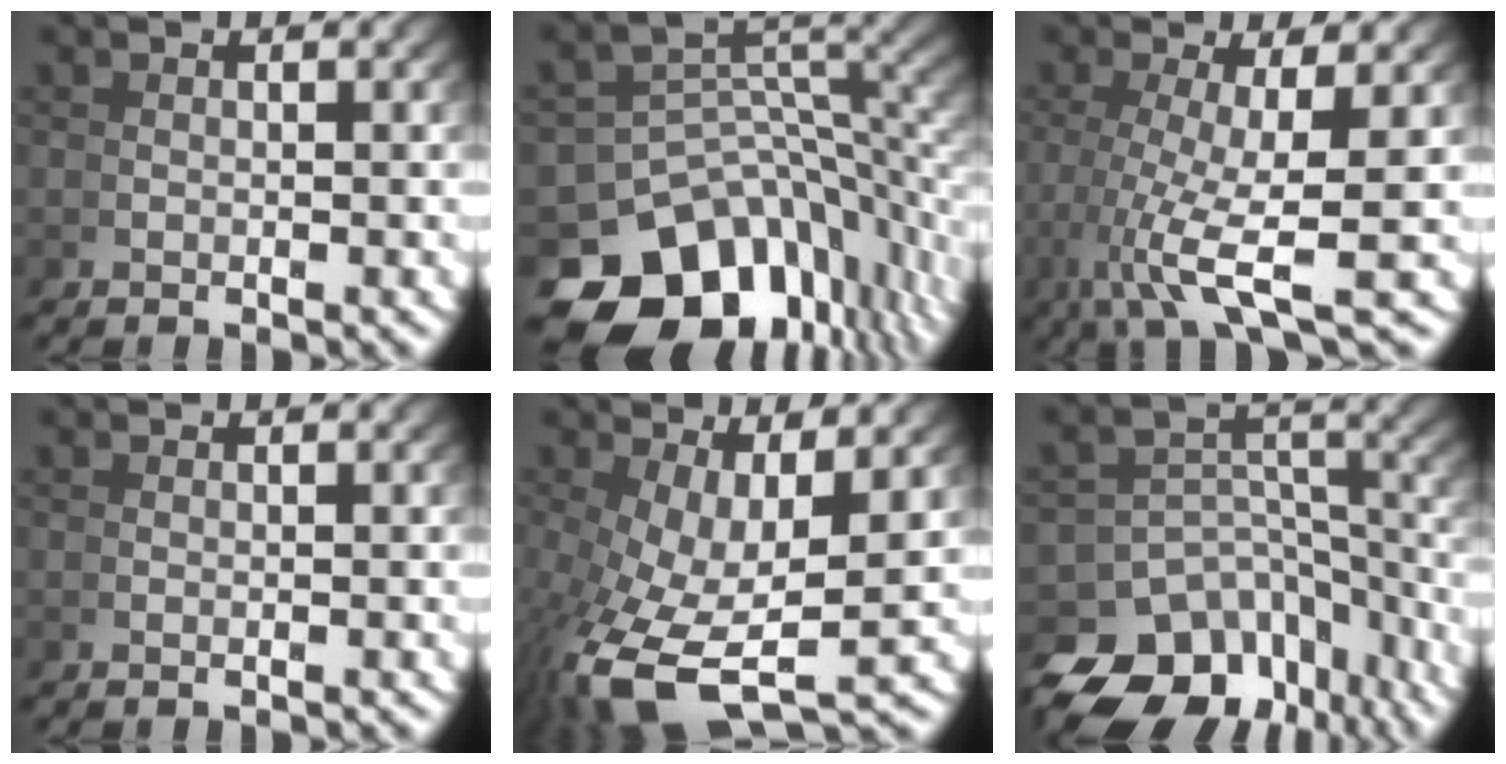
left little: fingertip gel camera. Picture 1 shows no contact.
{"total": 14.9, "force": [-6.4, 9.7, 9.4], "torque": [-0.139, -0.050, -0.078]}
{"total": 6.4, "force": [-1.2, 1.4, 6.1], "torque": [-0.133, -0.032, -0.002]}
{"total": 0.0}
{"total": 8.0, "force": [-3.1, 3.3, 6.6], "torque": [-0.163, -0.058, -0.015]}
{"total": 11.2, "force": [-5.5, 7.2, 6.5], "torque": [-0.097, -0.045, -0.073]}